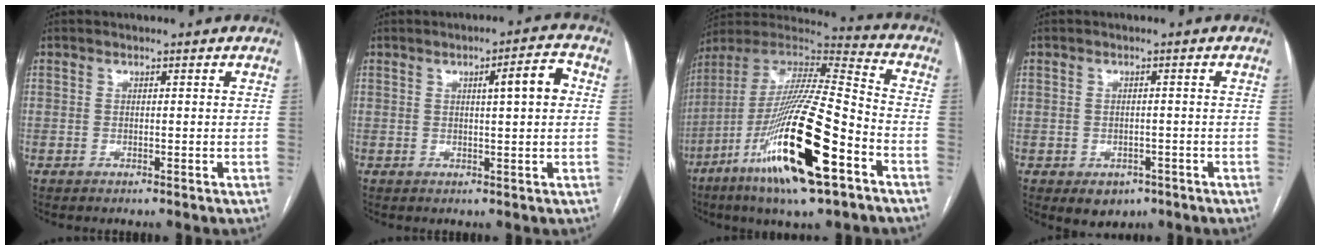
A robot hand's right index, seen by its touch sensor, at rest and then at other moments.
{"total": 5.2, "force": [1.1, 0.5, 5.1], "torque": [-0.074, 0.009, 0.013]}
{"total": 24.9, "force": [-10.8, 3.0, 22.3], "torque": [-0.441, -0.047, -0.193]}
{"total": 3.7, "force": [-1.9, 2.8, 1.5], "torque": [-0.012, 0.002, -0.013]}